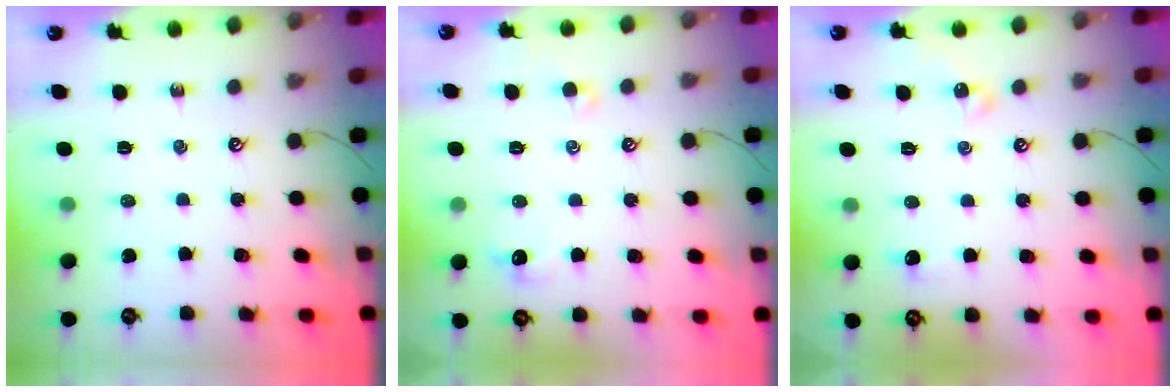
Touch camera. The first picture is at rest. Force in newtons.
{"total": 1.0, "press": 0.8, "slide": 0.6}
{"total": 1.1, "press": 1.0, "slide": 0.4}